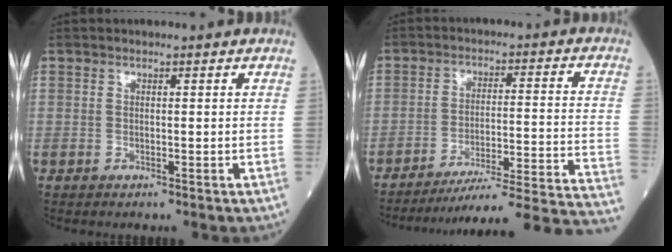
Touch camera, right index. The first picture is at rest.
{"total": 23.1, "force": [-21.2, -1.9, 9.0], "torque": [-0.055, -0.016, -0.285]}